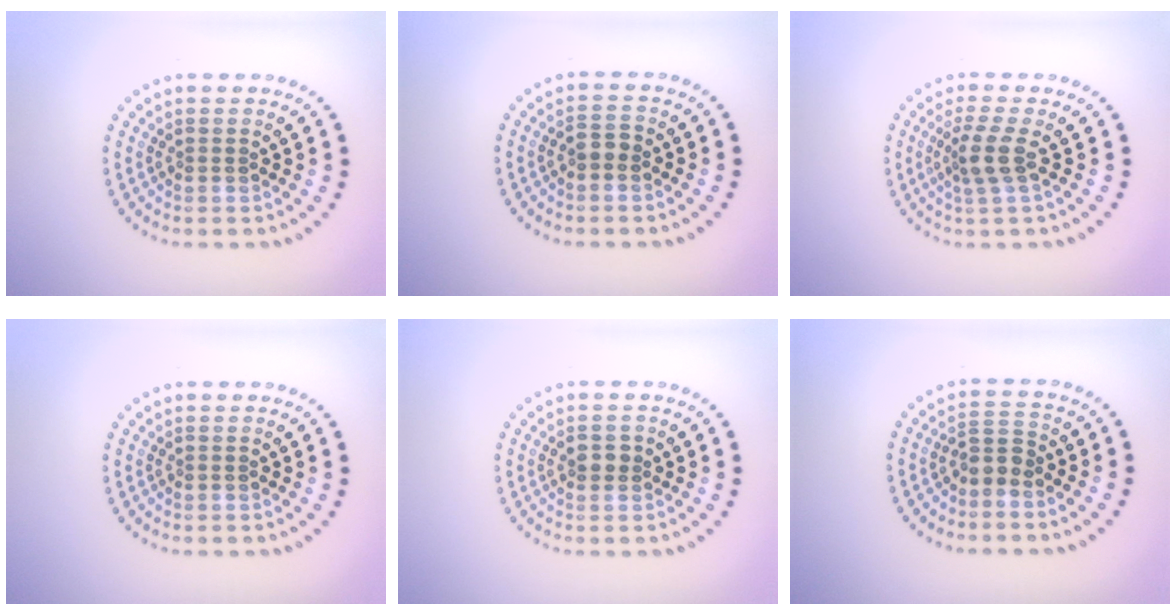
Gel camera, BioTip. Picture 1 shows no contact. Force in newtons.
{"total": 1.5, "press": 1.4, "slide": 0.4}
{"total": 2.6, "press": 2.0, "slide": 1.7}
{"total": 0.0}
{"total": 1.5, "press": 1.4, "slide": 0.5}
{"total": 2.1, "press": 1.7, "slide": 1.3}